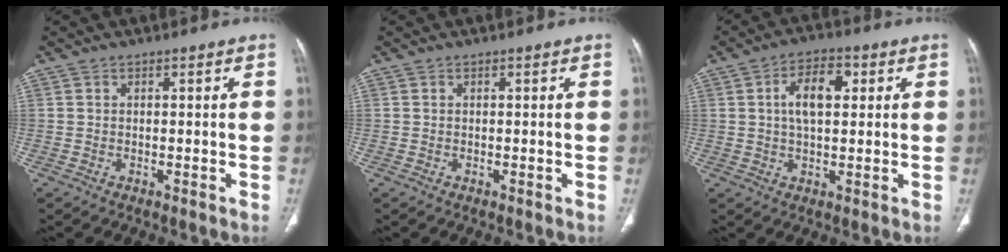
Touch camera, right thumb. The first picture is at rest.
{"total": 0.0}
{"total": 8.0, "force": [1.8, 4.1, 6.6], "torque": [-0.110, 0.010, 0.029]}